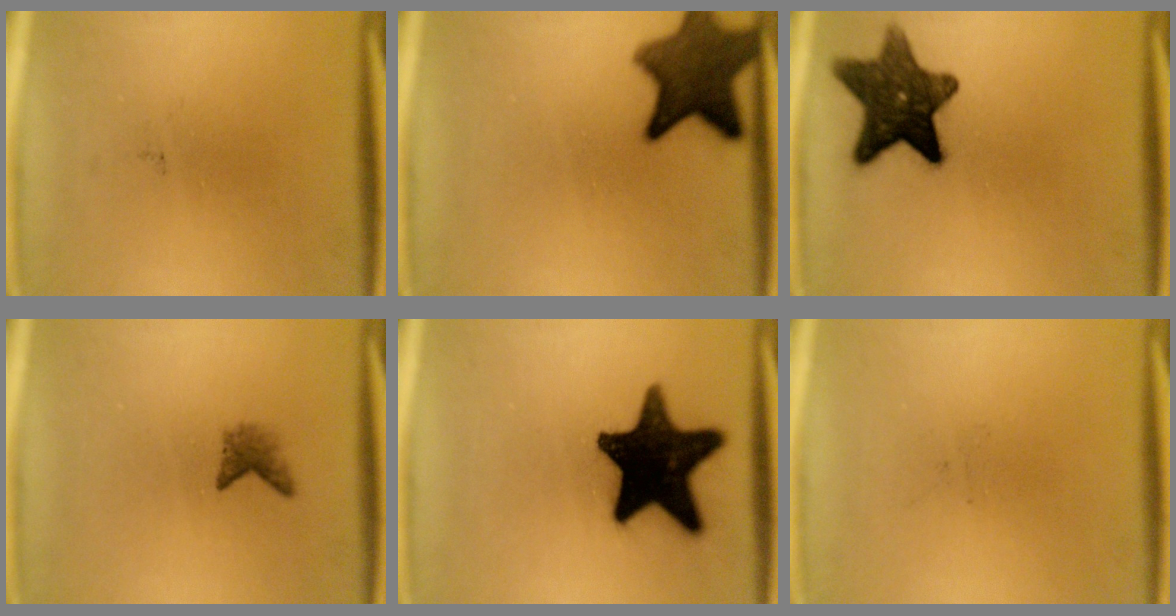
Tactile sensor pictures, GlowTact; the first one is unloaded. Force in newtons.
{"total": 11.1}
{"total": 12.4}
{"total": 1.8}
{"total": 19.5}
{"total": 0.0}